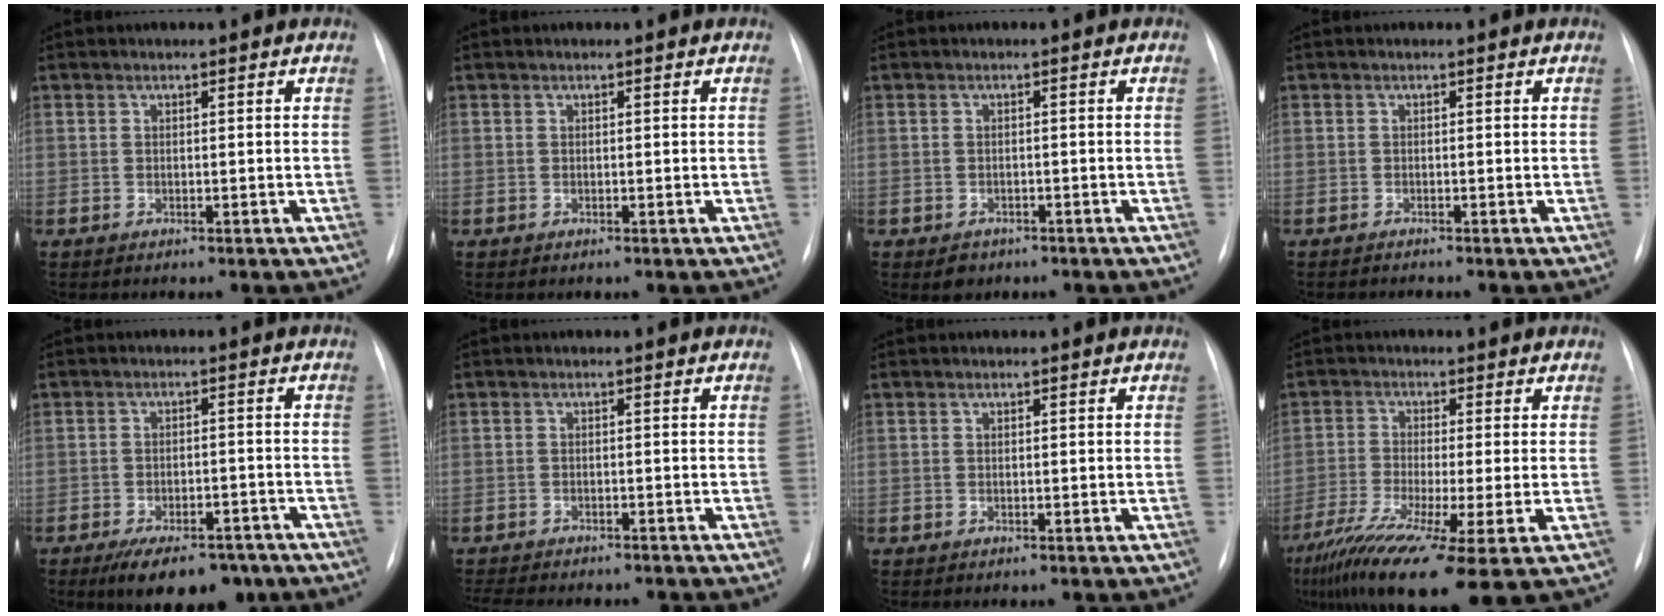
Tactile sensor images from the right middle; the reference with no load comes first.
{"total": 0.0}
{"total": 2.2, "force": [-1.4, 1.7, 0.5], "torque": [-0.007, 0.003, -0.014]}
{"total": 0.9, "force": [-0.8, -0.1, 0.3], "torque": [-0.007, -0.002, -0.014]}
{"total": 10.5, "force": [-7.7, 4.4, 5.5], "torque": [-0.074, 0.000, -0.113]}
{"total": 11.0, "force": [-9.7, 3.0, 4.2], "torque": [-0.073, -0.006, -0.124]}
{"total": 0.0}
{"total": 14.2, "force": [-8.3, 0.7, 11.4], "torque": [-0.201, -0.040, -0.141]}